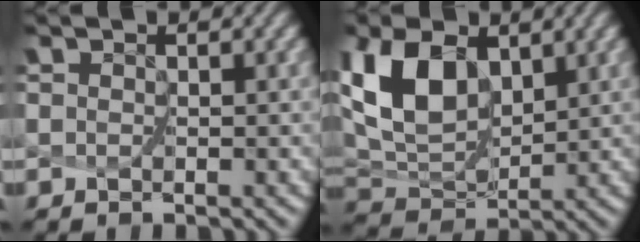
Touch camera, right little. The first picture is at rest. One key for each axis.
{"total": 6.9, "fx": 2.8, "fy": 4.2, "fz": 4.7, "tx": -0.110, "ty": -0.005, "tz": 0.056}